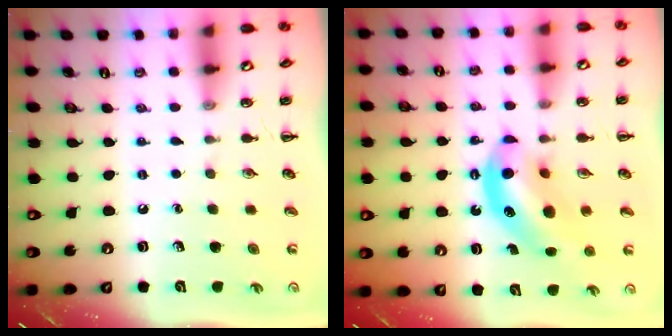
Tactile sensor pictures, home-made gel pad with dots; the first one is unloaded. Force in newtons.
{"total": 11.3, "press": 11.0, "slide": 2.8}